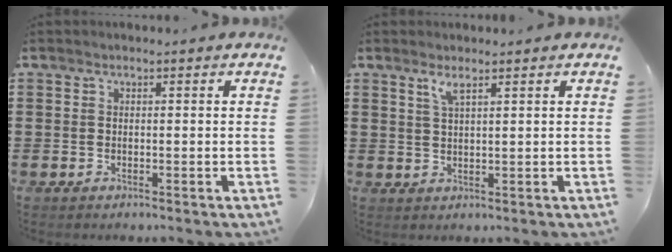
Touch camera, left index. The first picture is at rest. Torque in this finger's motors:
{"motor_torque": [0.47, -0.37, 0.04, 0.05]}